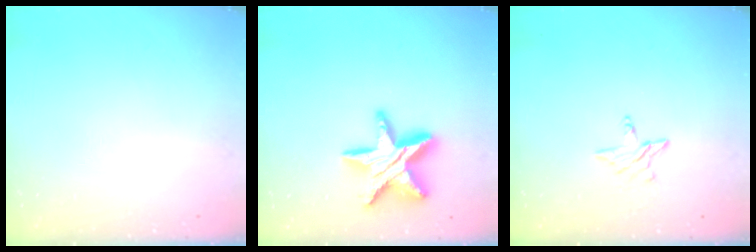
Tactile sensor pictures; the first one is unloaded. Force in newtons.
{"total": 17.1, "press": 17.1, "slide": 1.7}
{"total": 3.8, "press": 3.8, "slide": 0.3}